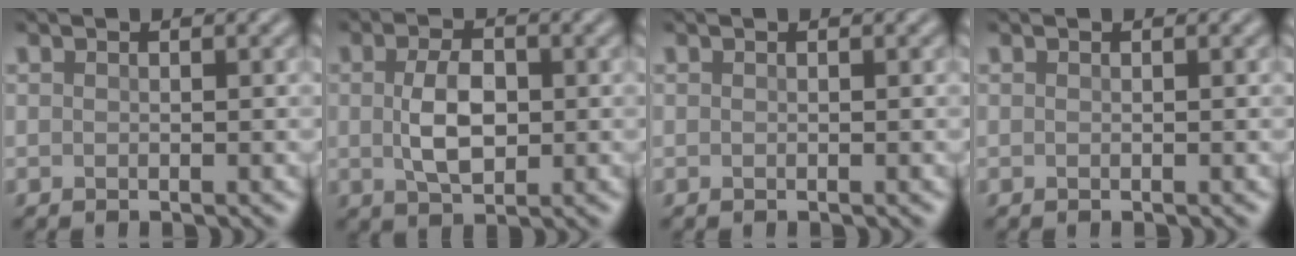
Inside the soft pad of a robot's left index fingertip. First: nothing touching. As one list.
[{"total": 4.4, "force": [0.1, 2.5, 3.6], "torque": [-0.077, 0.002, 0.004]}, {"total": 0.0}, {"total": 0.0}]